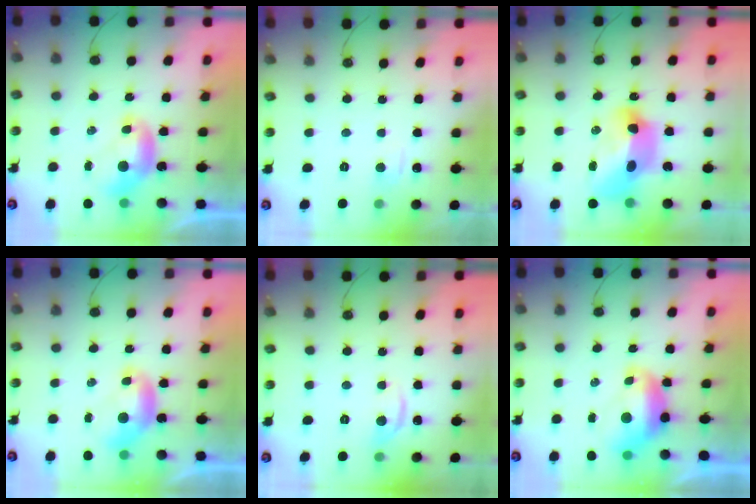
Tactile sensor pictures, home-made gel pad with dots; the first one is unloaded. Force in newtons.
{"total": 0.9, "press": 0.7, "slide": 0.7}
{"total": 11.9, "press": 11.8, "slide": 1.4}
{"total": 0.0}
{"total": 3.8, "press": 3.8, "slide": 0.5}
{"total": 1.7, "press": 1.6, "slide": 0.5}